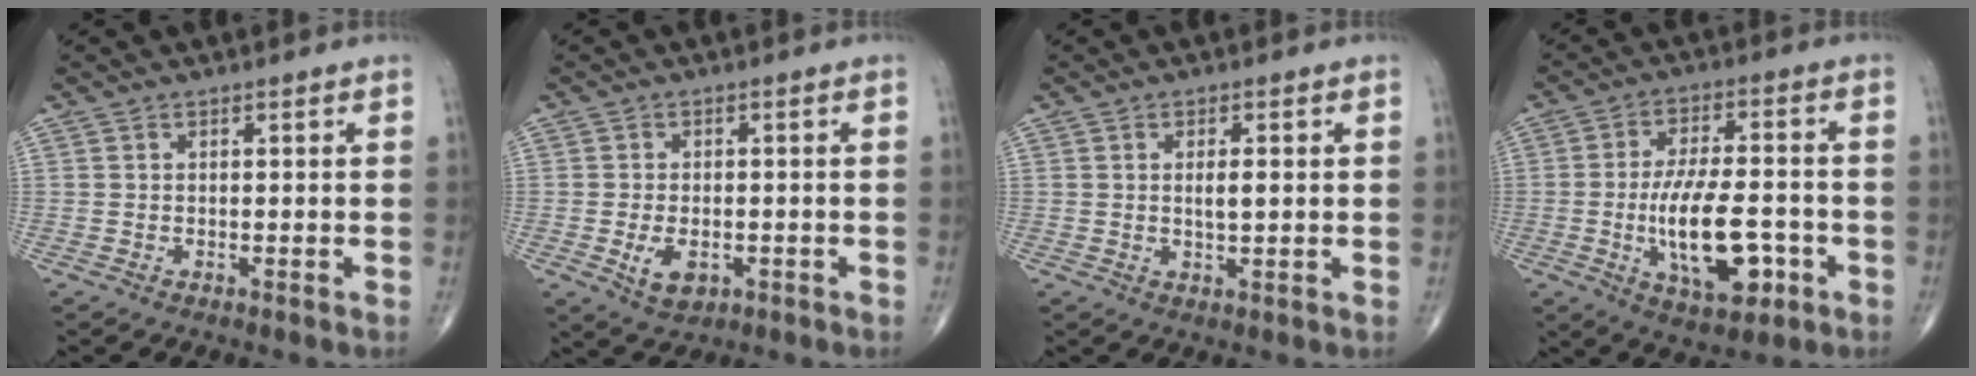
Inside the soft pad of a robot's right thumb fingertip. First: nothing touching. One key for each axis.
{"total": 5.1, "fx": -1.5, "fy": 3.1, "fz": 3.8, "tx": -0.060, "ty": -0.003, "tz": -0.016}
{"total": 3.2, "fx": 0.5, "fy": 1.0, "fz": 2.9, "tx": -0.048, "ty": -0.003, "tz": 0.008}
{"total": 15.0, "fx": -3.9, "fy": 6.5, "fz": 12.9, "tx": -0.208, "ty": 0.015, "tz": -0.052}